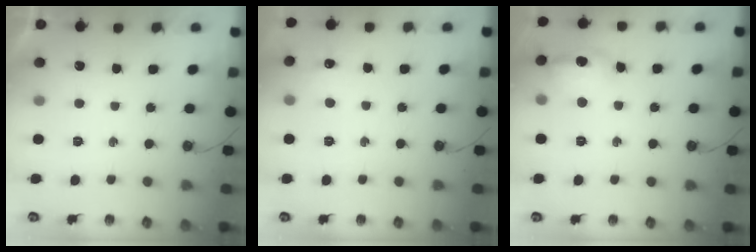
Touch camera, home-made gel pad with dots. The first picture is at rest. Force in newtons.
{"total": 5.3, "press": 5.3, "slide": 0.7}
{"total": 13.1, "press": 13.1, "slide": 0.9}